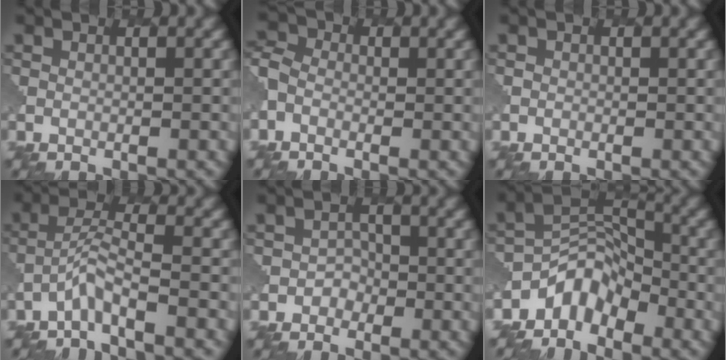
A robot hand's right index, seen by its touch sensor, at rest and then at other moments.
{"total": 2.4, "force": [-0.9, 1.8, 1.3], "torque": [-0.030, 0.002, -0.028]}
{"total": 0.0}
{"total": 2.5, "force": [-1.7, 0.0, 1.7], "torque": [-0.037, 0.009, -0.041]}
{"total": 1.2, "force": [-0.4, 1.1, 0.2], "torque": [0.008, 0.006, -0.010]}
{"total": 4.1, "force": [-3.1, 2.2, 1.4], "torque": [-0.012, 0.005, -0.069]}